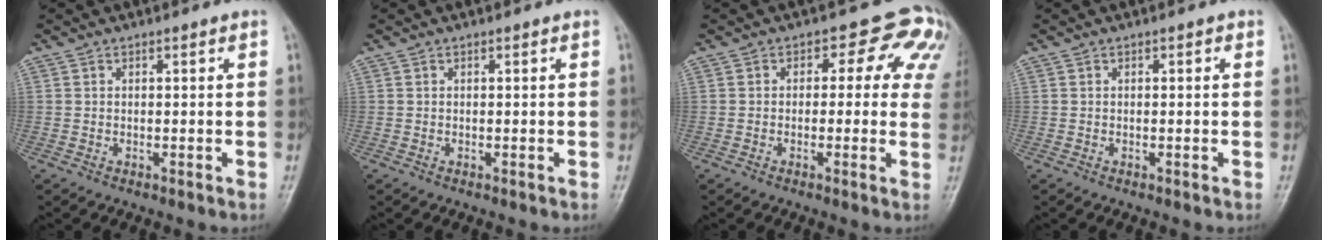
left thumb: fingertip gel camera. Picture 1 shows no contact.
{"total": 0.0}
{"total": 8.7, "force": [2.8, 5.9, 5.9], "torque": [-0.010, 0.004, 0.012]}
{"total": 0.0}